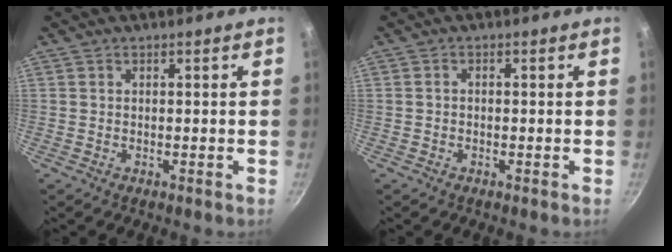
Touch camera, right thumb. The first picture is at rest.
{"total": 0.8, "force": [-0.3, 0.5, 0.4], "torque": [-0.010, 0.006, -0.006]}